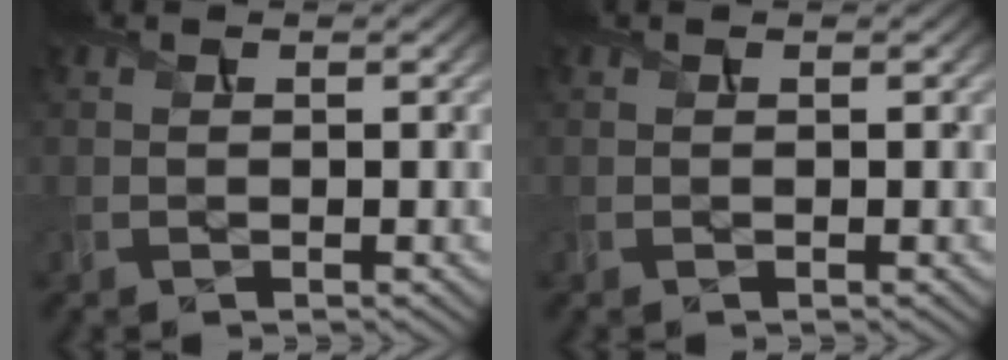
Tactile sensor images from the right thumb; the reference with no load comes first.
{"total": 0.0}